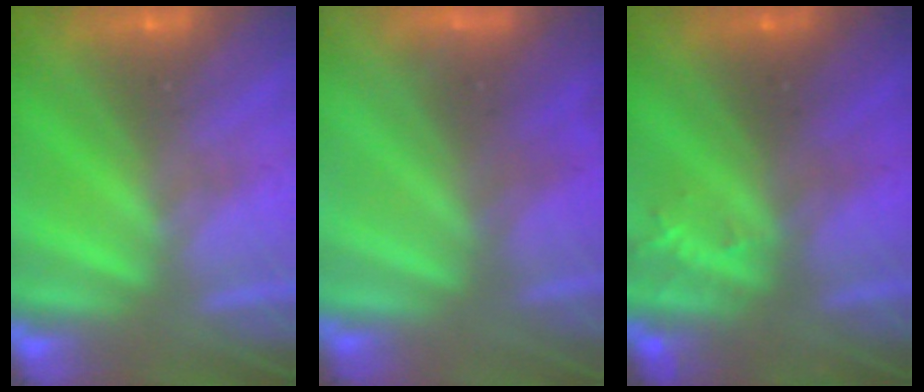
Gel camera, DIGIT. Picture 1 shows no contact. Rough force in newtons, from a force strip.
{"total": 4.4}
{"total": 2.9}